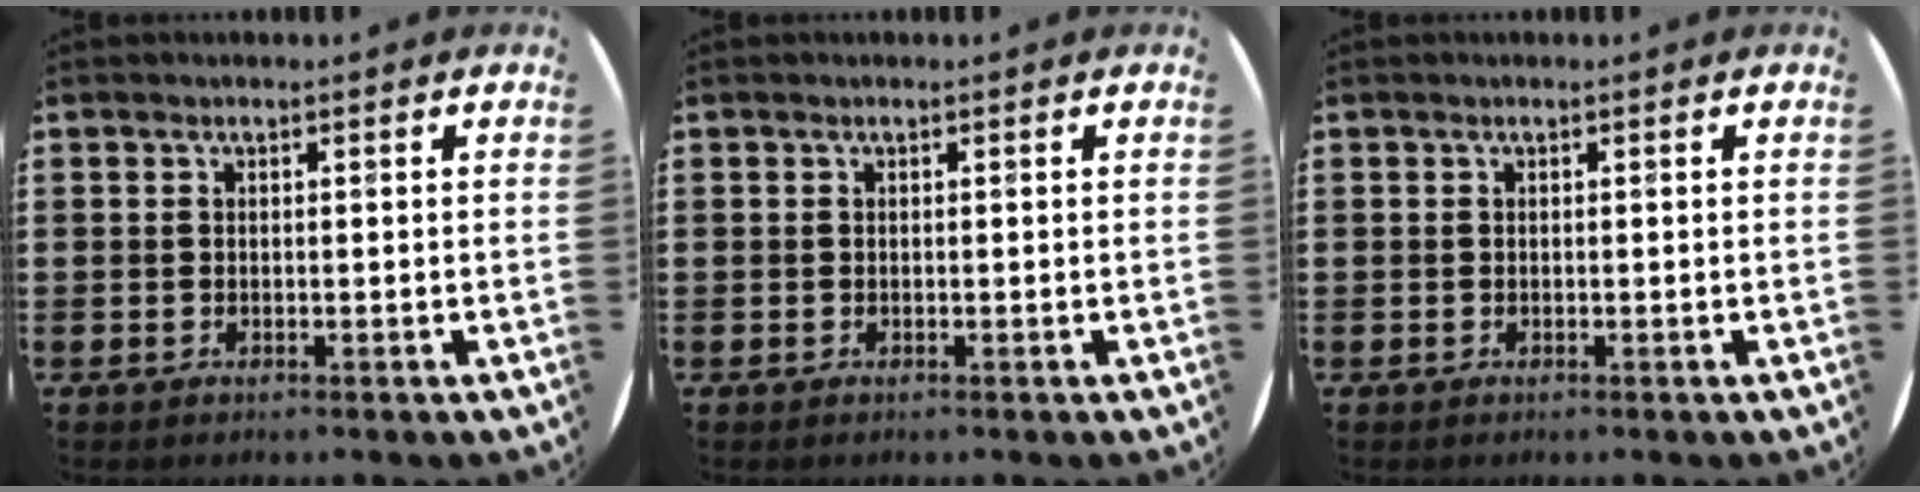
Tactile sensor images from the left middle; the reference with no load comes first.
{"total": 0.0}
{"total": 0.0}